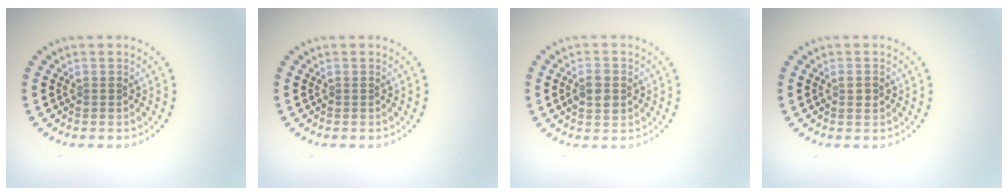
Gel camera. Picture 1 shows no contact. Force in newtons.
{"total": 0.0}
{"total": 2.8, "press": 2.8, "slide": 0.1}
{"total": 1.2, "press": 1.1, "slide": 0.3}